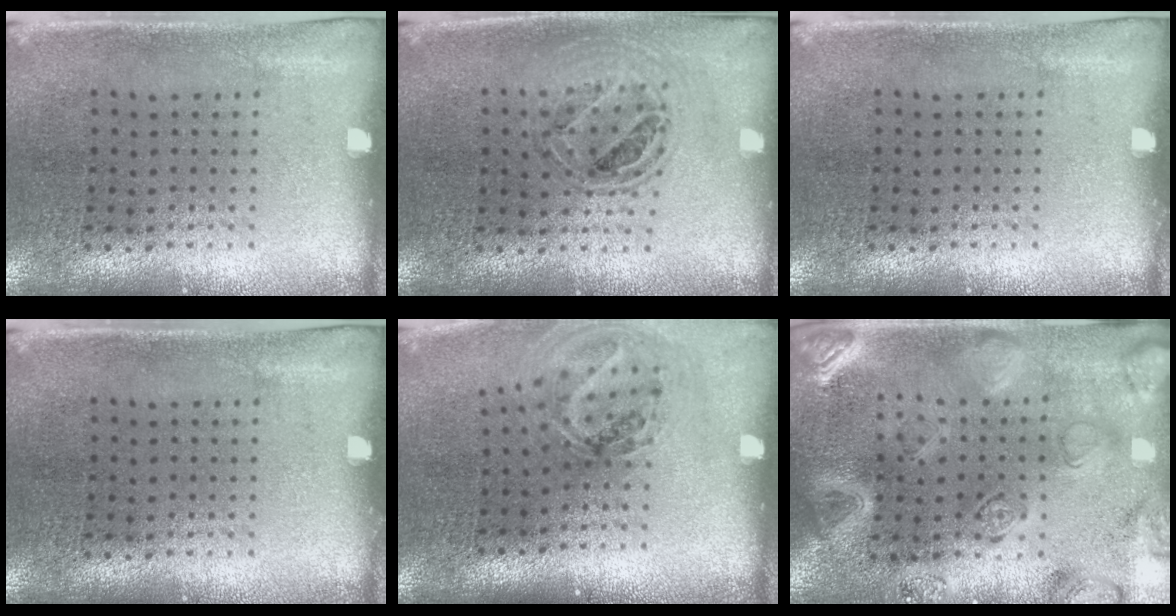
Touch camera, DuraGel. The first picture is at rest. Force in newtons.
{"total": 0.8, "press": 0.8, "slide": 0.3}
{"total": 0.0}
{"total": 0.0}
{"total": 1.1, "press": 1.1, "slide": 0.4}
{"total": 3.0, "press": 2.9, "slide": 0.8}